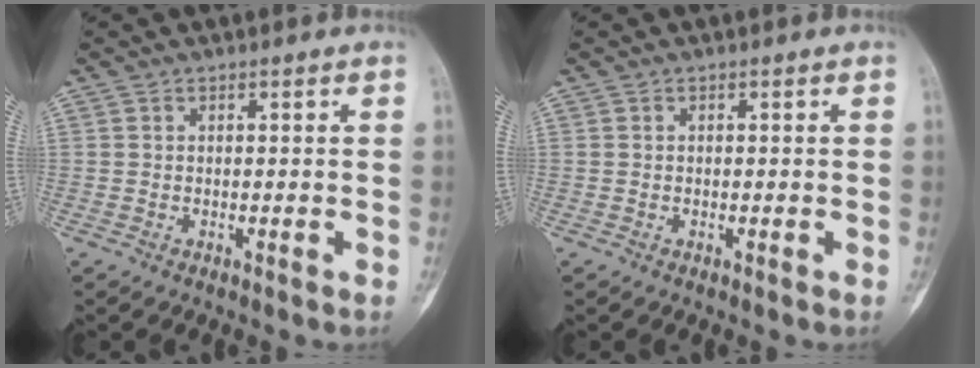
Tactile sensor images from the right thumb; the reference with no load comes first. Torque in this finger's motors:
{"motor_torque": [-0.32, -0.08, -0.29, 0.18, -0.11]}